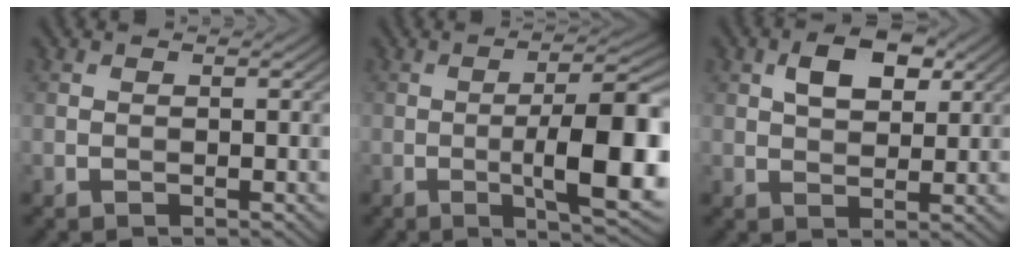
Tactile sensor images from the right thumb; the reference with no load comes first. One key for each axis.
{"total": 12.0, "fx": -2.1, "fy": 2.9, "fz": 11.4, "tx": -0.168, "ty": 0.006, "tz": -0.035}
{"total": 5.6, "fx": 2.2, "fy": 3.0, "fz": 4.1, "tx": -0.068, "ty": 0.002, "tz": 0.034}